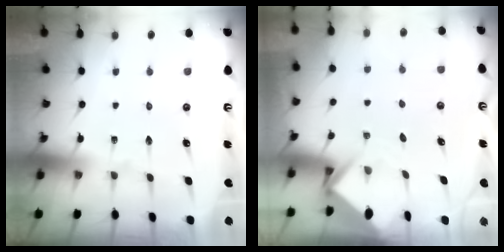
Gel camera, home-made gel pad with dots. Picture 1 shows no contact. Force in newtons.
{"total": 3.9, "press": 3.9, "slide": 0.2}